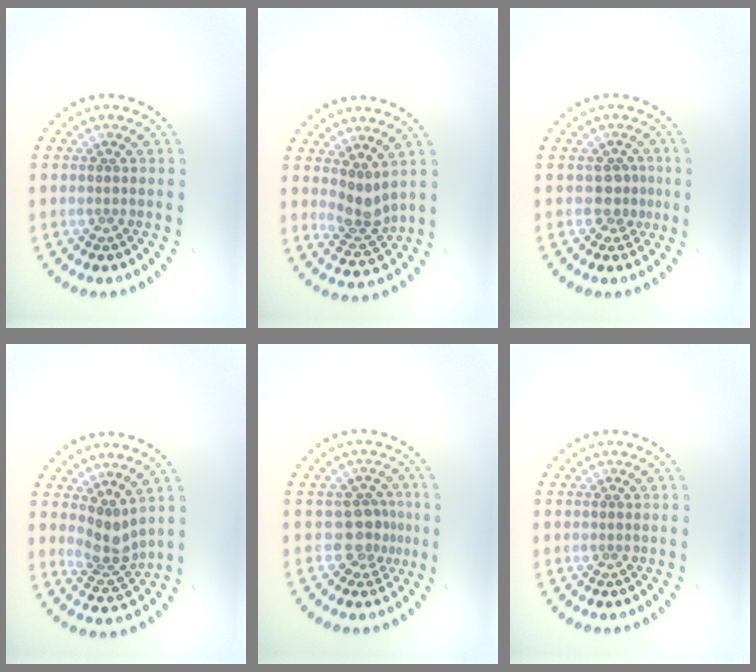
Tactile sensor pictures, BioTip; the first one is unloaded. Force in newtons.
{"total": 2.6, "press": 2.0, "slide": 1.5}
{"total": 1.9, "press": 1.5, "slide": 1.0}
{"total": 2.9, "press": 2.1, "slide": 1.9}
{"total": 2.8, "press": 2.2, "slide": 1.6}
{"total": 0.0}